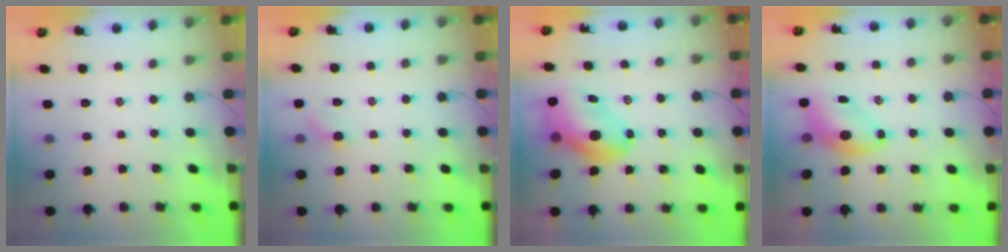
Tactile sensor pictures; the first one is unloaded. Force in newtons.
{"total": 2.9, "press": 2.7, "slide": 0.9}
{"total": 10.6, "press": 10.2, "slide": 3.0}
{"total": 7.3, "press": 7.2, "slide": 1.2}